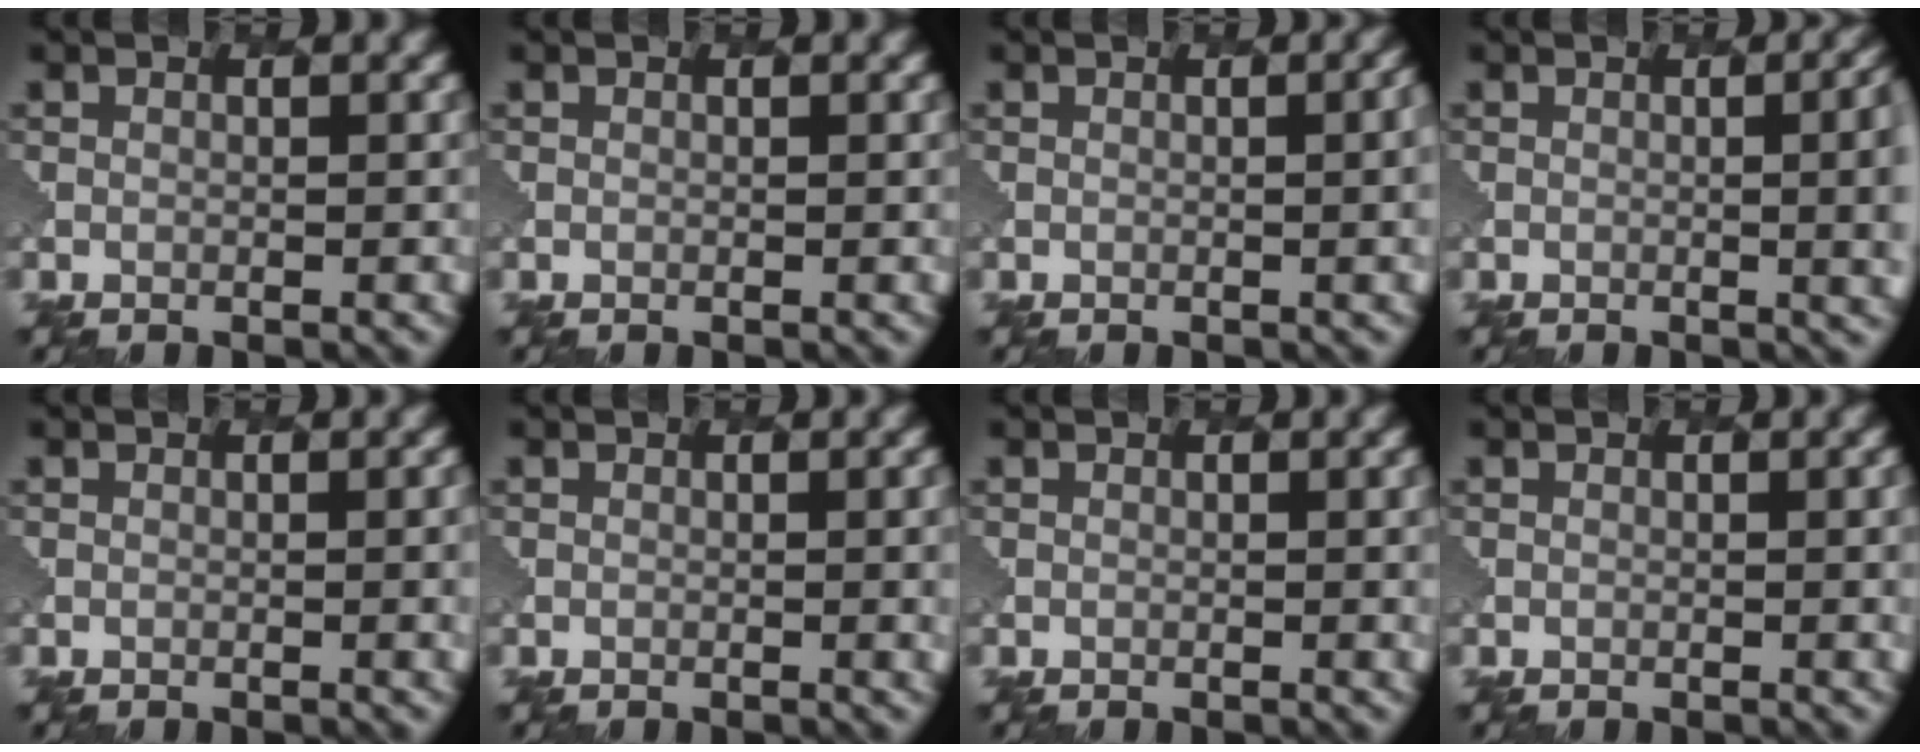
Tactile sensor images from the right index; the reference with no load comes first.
{"total": 0.0}
{"total": 3.9, "force": [0.3, 1.7, 3.5], "torque": [-0.014, 0.010, -0.002]}
{"total": 7.6, "force": [0.2, 3.7, 6.7], "torque": [-0.035, 0.006, -0.004]}
{"total": 2.5, "force": [0.1, 1.0, 2.3], "torque": [-0.015, 0.004, -0.002]}
{"total": 2.7, "force": [0.1, 1.1, 2.5], "torque": [-0.019, 0.003, -0.001]}
{"total": 1.7, "force": [0.2, 0.6, 1.6], "torque": [-0.009, 0.003, 0.000]}
{"total": 2.1, "force": [0.2, 0.8, 1.9], "torque": [-0.011, 0.004, 0.000]}